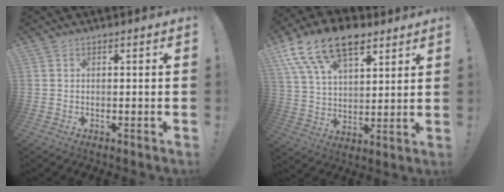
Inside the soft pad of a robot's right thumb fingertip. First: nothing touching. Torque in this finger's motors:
{"motor_torque": [0.22, 2.15, 0.48, 0.00, 0.13]}